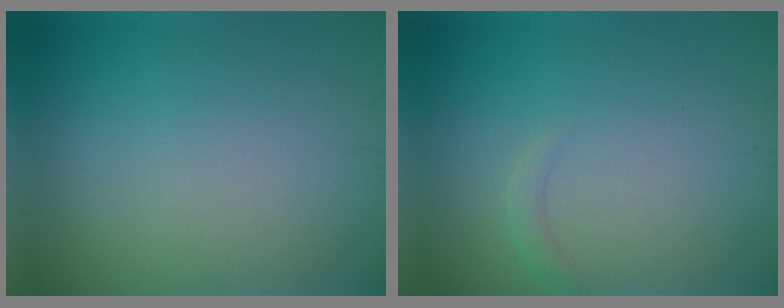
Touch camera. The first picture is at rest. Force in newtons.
{"total": 0.9, "press": 0.9, "slide": 0.2}